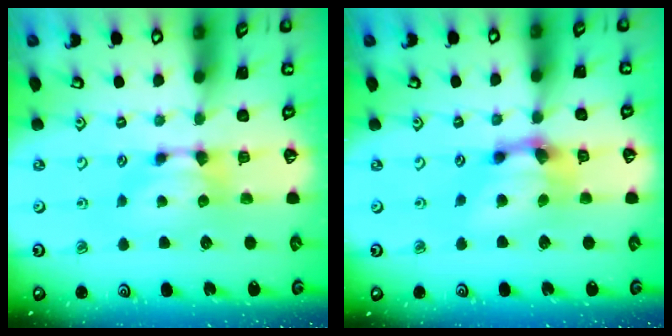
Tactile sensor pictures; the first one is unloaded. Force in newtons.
{"total": 5.2, "press": 4.7, "slide": 2.1}